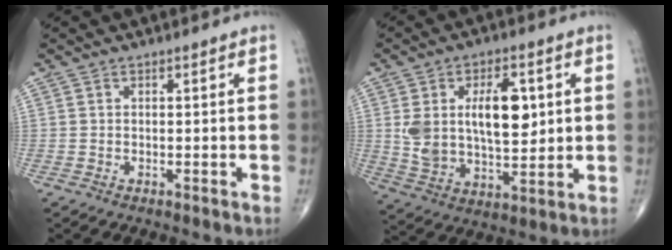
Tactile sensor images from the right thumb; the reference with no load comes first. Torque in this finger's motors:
{"motor_torque": [1.30, 1.55, 0.59, 0.43, 0.09]}